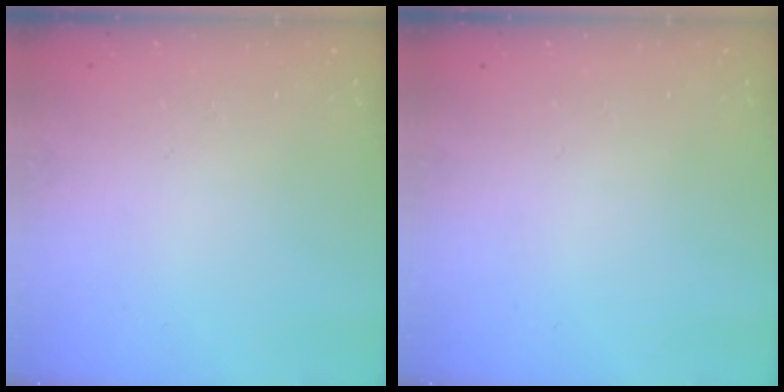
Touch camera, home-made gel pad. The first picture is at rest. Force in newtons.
{"total": 0.0}